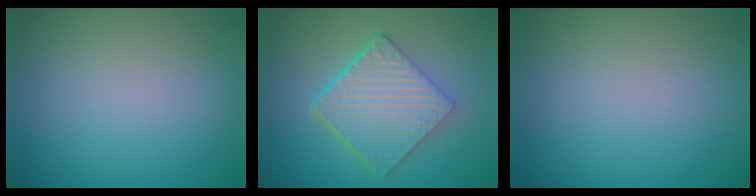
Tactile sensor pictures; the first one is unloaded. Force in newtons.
{"total": 6.5, "press": 4.6, "slide": 4.5}
{"total": 0.0}